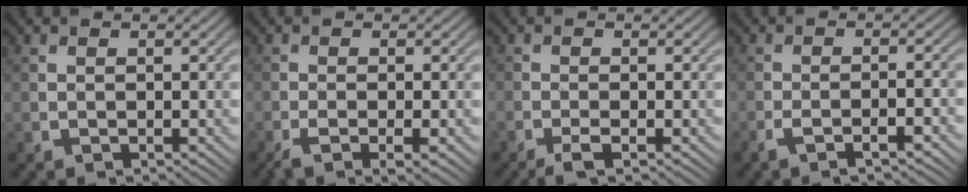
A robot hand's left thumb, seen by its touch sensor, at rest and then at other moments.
{"total": 4.1, "force": [-2.3, 0.8, 3.3], "torque": [-0.063, -0.004, -0.044]}
{"total": 2.3, "force": [-1.5, 0.3, 1.7], "torque": [-0.034, 0.002, -0.035]}
{"total": 3.8, "force": [-2.5, 0.6, 2.8], "torque": [-0.052, 0.005, -0.049]}